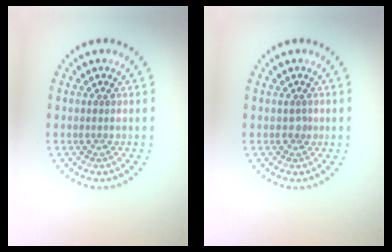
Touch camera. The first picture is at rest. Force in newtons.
{"total": 0.7, "press": 0.6, "slide": 0.4}